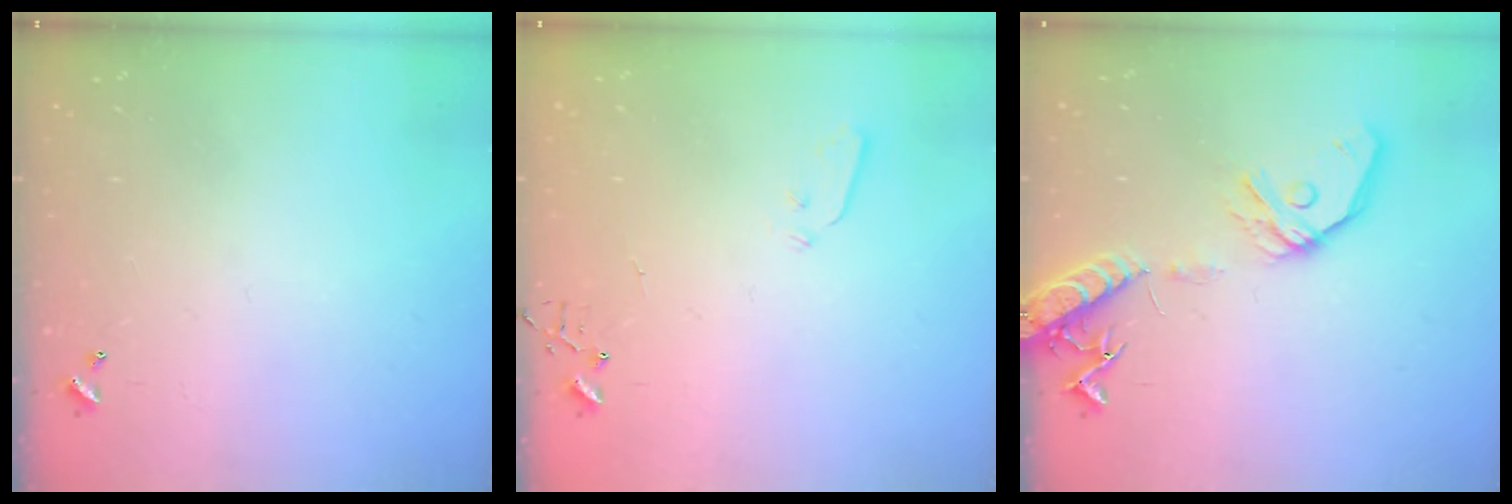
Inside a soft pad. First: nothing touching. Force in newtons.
{"total": 3.5, "press": 3.4, "slide": 0.6}
{"total": 15.4, "press": 15.2, "slide": 2.8}